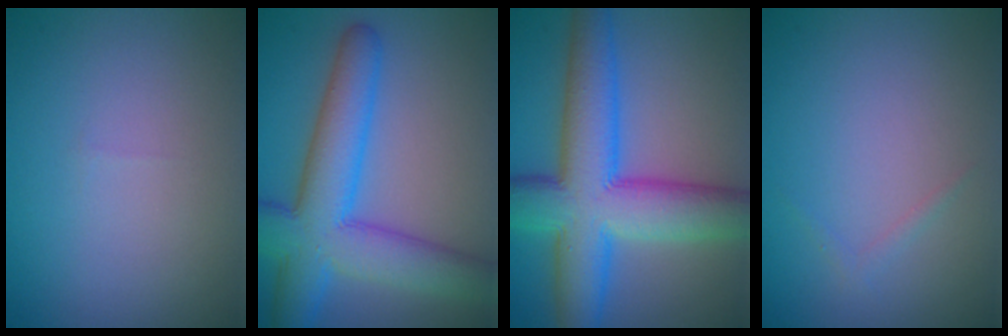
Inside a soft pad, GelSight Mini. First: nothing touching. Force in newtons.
{"total": 9.0, "press": 9.0, "slide": 0.5}
{"total": 11.0, "press": 11.0, "slide": 0.2}
{"total": 0.6, "press": 0.6, "slide": 0.0}